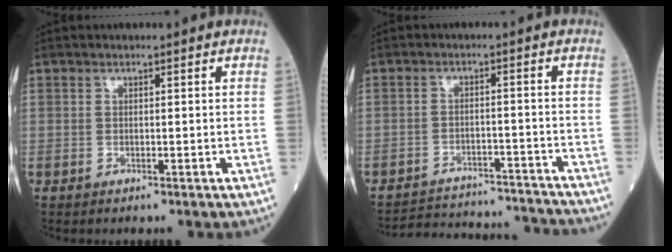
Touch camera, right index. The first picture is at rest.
{"total": 16.1, "force": [-15.7, 1.6, 3.0], "torque": [-0.058, 0.007, -0.210]}